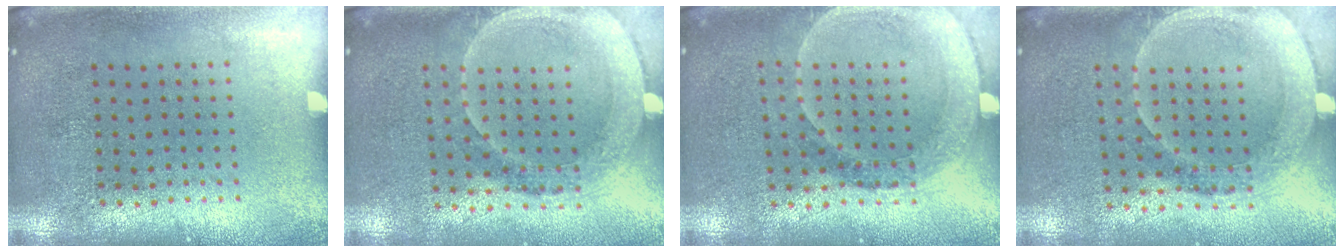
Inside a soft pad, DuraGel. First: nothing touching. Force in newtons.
{"total": 1.9, "press": 1.6, "slide": 1.0}
{"total": 1.8, "press": 1.6, "slide": 0.8}
{"total": 1.9, "press": 1.6, "slide": 1.0}